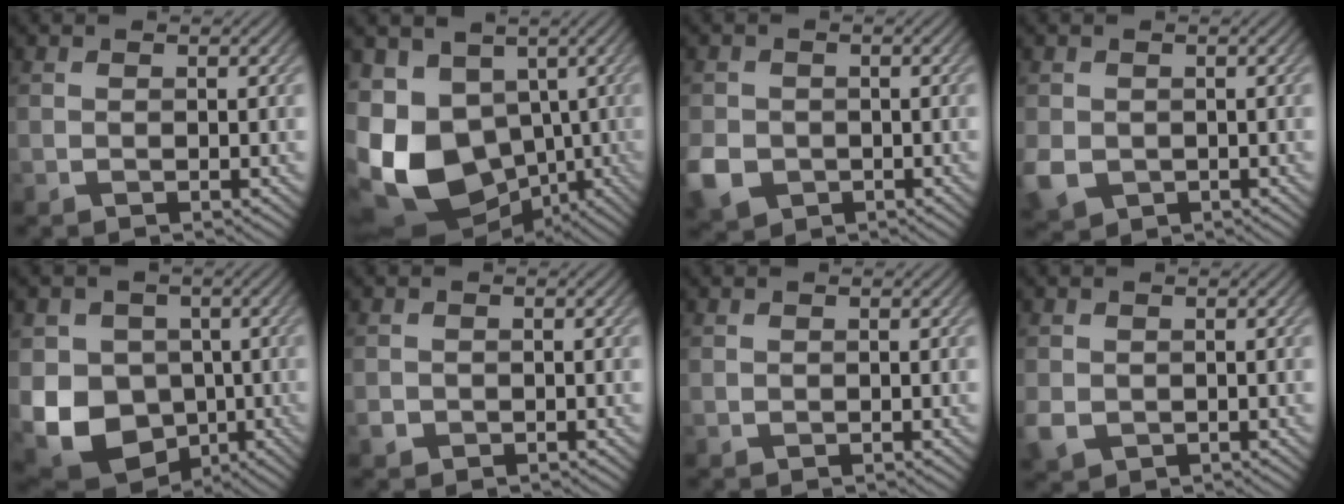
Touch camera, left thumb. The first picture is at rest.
{"total": 16.6, "force": [-3.9, 12.3, 10.4], "torque": [-0.261, -0.029, -0.060]}
{"total": 4.9, "force": [-1.7, 4.0, 2.2], "torque": [-0.061, -0.013, -0.043]}
{"total": 3.7, "force": [-0.7, 3.1, 1.8], "torque": [-0.053, -0.014, -0.014]}
{"total": 13.3, "force": [-2.9, 11.2, 6.5], "torque": [-0.164, -0.027, -0.066]}
{"total": 1.1, "force": [-0.5, 1.0, 0.3], "torque": [-0.006, -0.005, -0.013]}
{"total": 0.0}
{"total": 2.4, "force": [-0.3, 2.1, 1.2], "torque": [-0.035, -0.009, -0.005]}